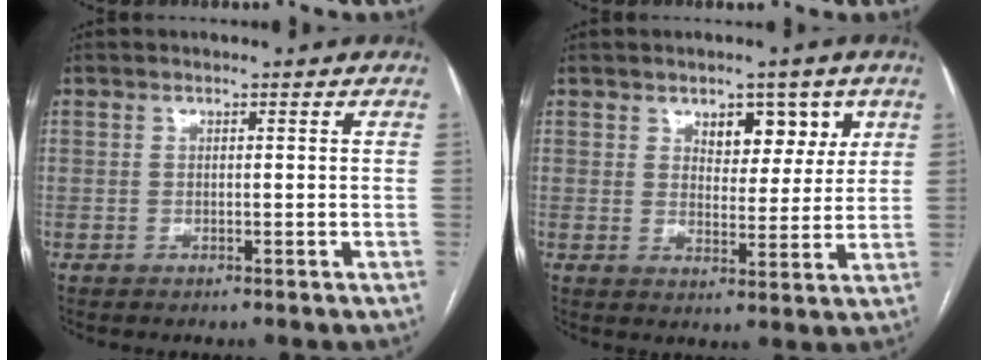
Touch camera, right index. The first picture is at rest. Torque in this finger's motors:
{"motor_torque": [0.42, 0.38, 0.08, 0.05]}